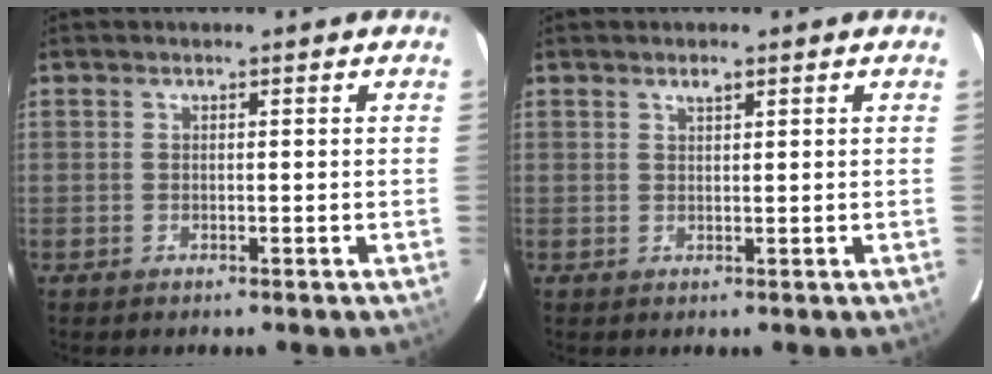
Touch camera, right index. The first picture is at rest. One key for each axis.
{"total": 1.3, "fx": 0.9, "fy": 0.4, "fz": 0.8, "tx": -0.013, "ty": 0.004, "tz": 0.016}